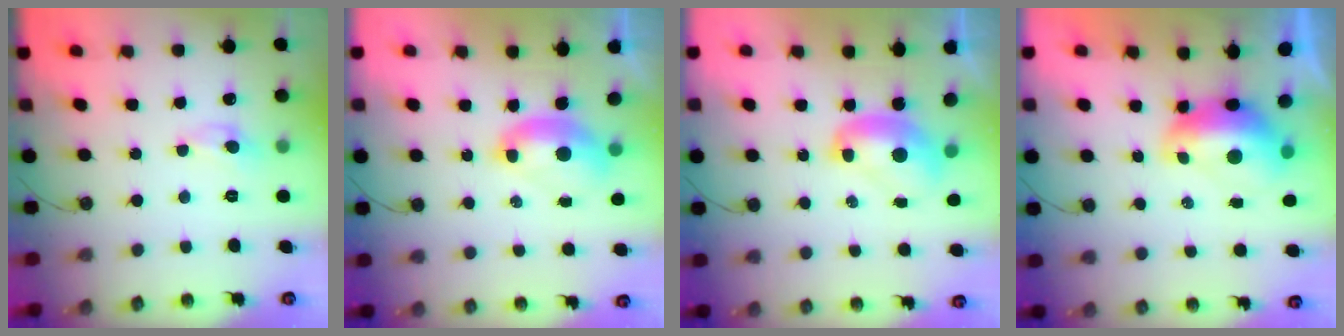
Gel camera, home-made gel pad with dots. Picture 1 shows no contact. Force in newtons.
{"total": 2.4, "press": 2.4, "slide": 0.6}
{"total": 2.2, "press": 2.2, "slide": 0.2}
{"total": 3.1, "press": 3.0, "slide": 0.7}